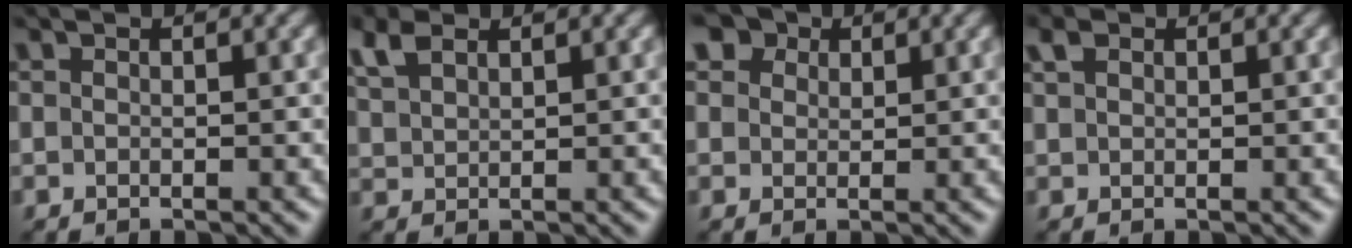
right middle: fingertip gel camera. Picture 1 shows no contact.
{"total": 2.6, "force": [1.8, 1.3, 1.2], "torque": [-0.037, 0.008, 0.041]}
{"total": 5.5, "force": [3.8, 3.4, 2.1], "torque": [-0.058, 0.004, 0.054]}
{"total": 1.5, "force": [0.9, 0.9, 0.7], "torque": [-0.019, 0.002, 0.019]}